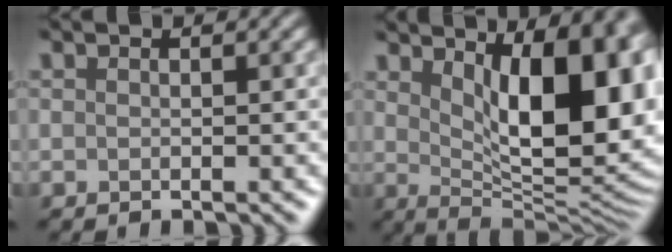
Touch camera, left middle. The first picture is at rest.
{"total": 11.9, "force": [3.2, 4.5, 10.5], "torque": [-0.109, -0.004, 0.056]}